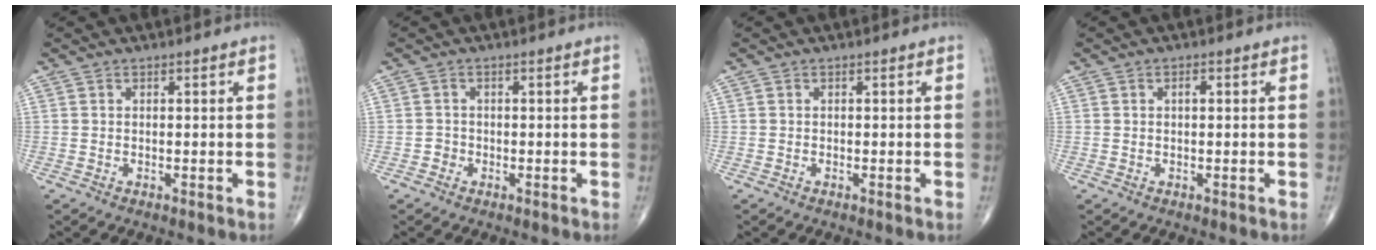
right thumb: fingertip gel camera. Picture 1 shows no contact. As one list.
[{"total": 1.2, "force": [-0.6, 1.1, 0.1], "torque": [0.008, 0.007, -0.014]}, {"total": 0.0}, {"total": 1.1, "force": [0.2, 0.5, 0.9], "torque": [-0.016, 0.002, 0.002]}]